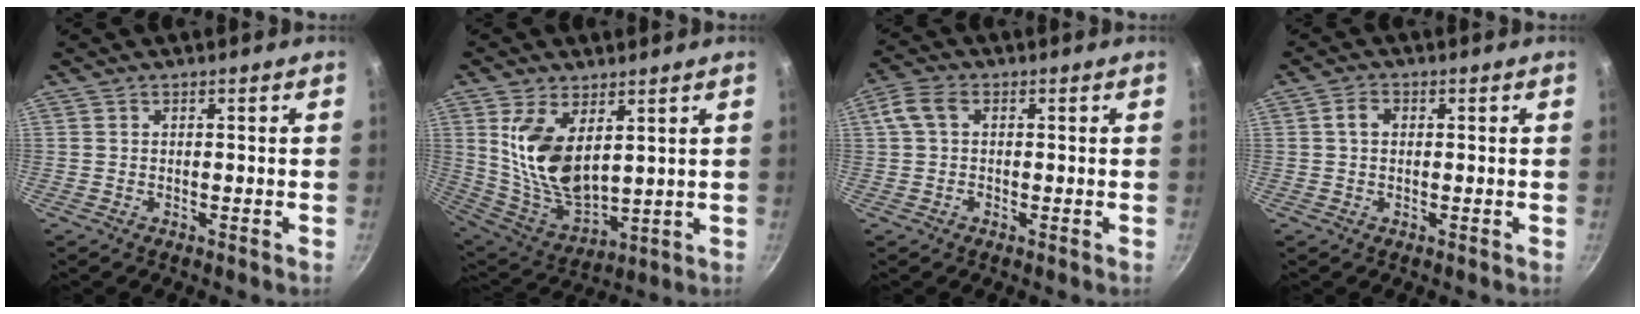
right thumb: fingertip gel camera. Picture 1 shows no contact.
{"total": 14.3, "force": [4.6, 7.6, 11.2], "torque": [-0.204, -0.046, 0.104]}
{"total": 4.9, "force": [0.6, 3.6, 3.3], "torque": [-0.064, 0.010, 0.001]}
{"total": 2.5, "force": [0.3, 1.9, 1.7], "torque": [-0.026, 0.007, 0.004]}